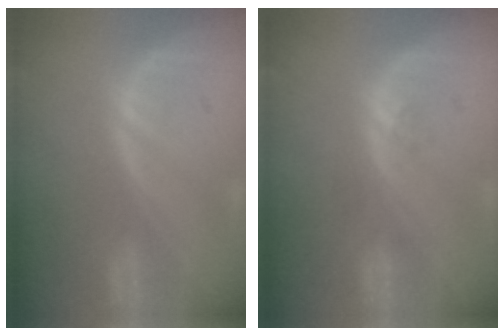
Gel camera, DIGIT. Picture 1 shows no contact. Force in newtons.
{"total": 1.4, "press": 1.4, "slide": 0.1}